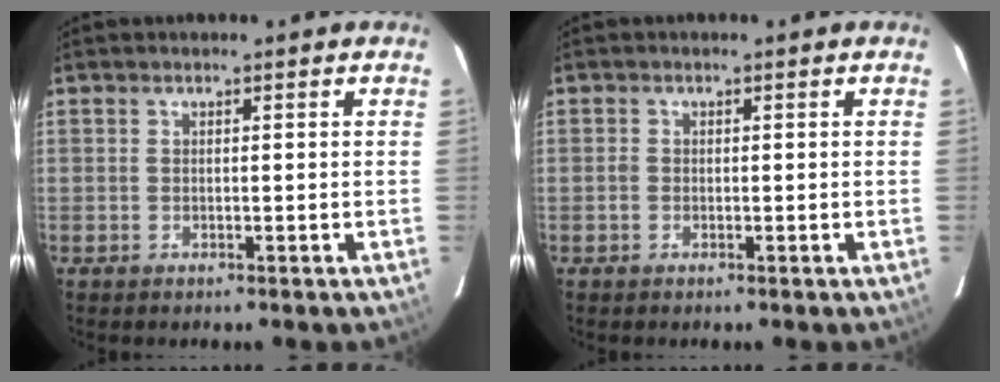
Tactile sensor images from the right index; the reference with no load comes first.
{"total": 0.9, "force": [-0.3, 0.8, 0.3], "torque": [-0.004, 0.000, -0.007]}